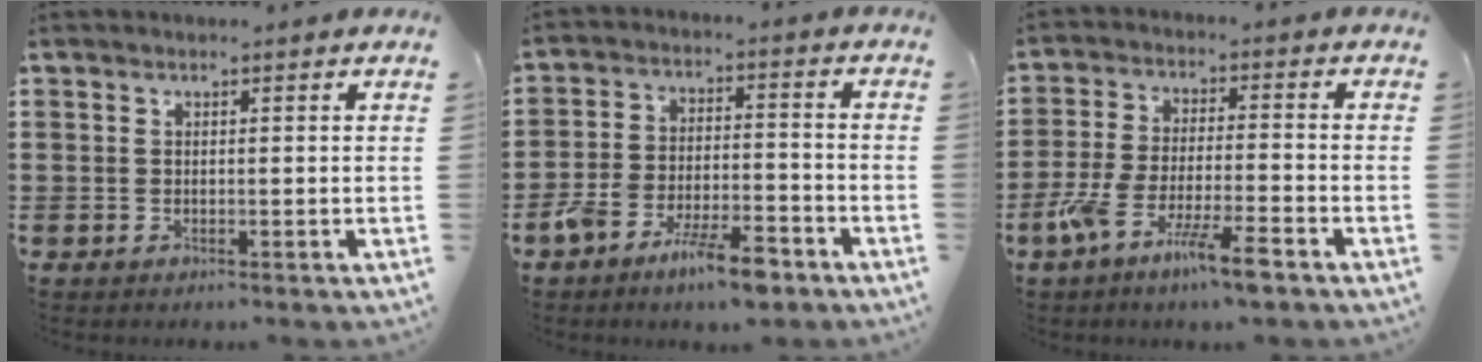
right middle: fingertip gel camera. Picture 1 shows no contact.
{"total": 8.1, "force": [-6.1, 2.2, 4.8], "torque": [-0.098, 0.008, -0.115]}
{"total": 8.4, "force": [-5.7, 0.9, 6.1], "torque": [-0.129, -0.008, -0.109]}